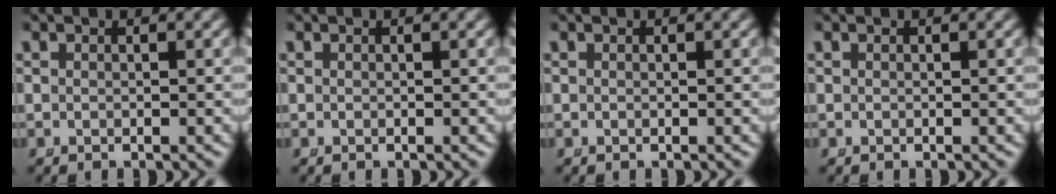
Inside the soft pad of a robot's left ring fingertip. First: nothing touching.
{"total": 0.0}
{"total": 0.0}
{"total": 0.0}